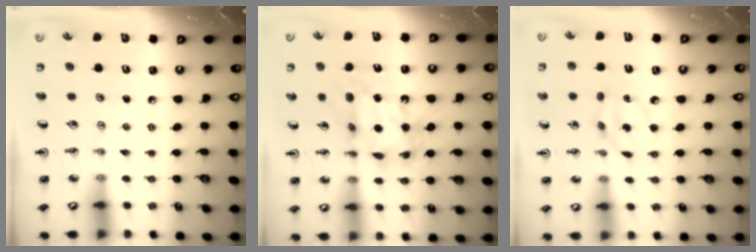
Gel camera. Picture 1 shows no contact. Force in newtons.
{"total": 12.9, "press": 12.8, "slide": 1.3}
{"total": 5.9, "press": 5.9, "slide": 0.3}